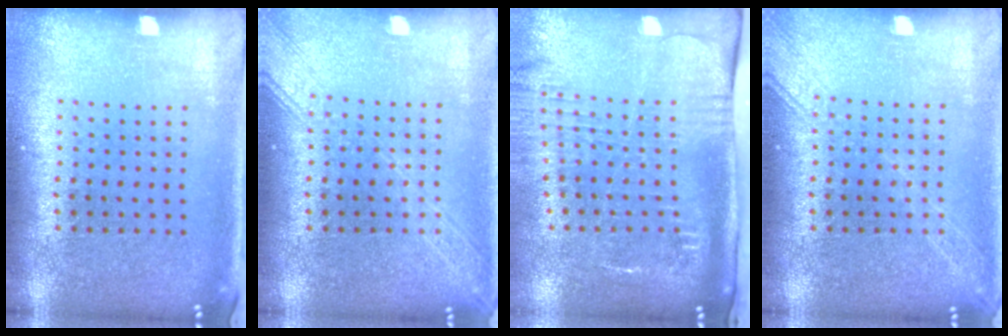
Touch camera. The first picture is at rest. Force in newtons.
{"total": 3.4, "press": 3.3, "slide": 0.5}
{"total": 2.7, "press": 2.0, "slide": 1.8}
{"total": 2.7, "press": 2.6, "slide": 0.4}